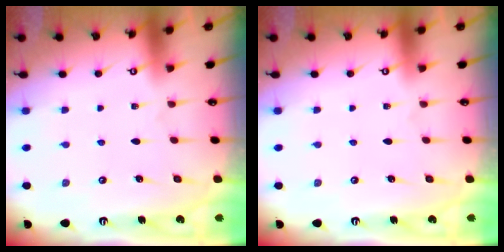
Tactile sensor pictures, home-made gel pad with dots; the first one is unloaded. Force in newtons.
{"total": 0.0}